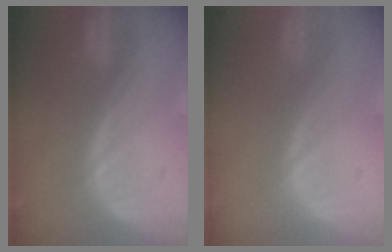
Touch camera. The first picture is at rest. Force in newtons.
{"total": 0.0}